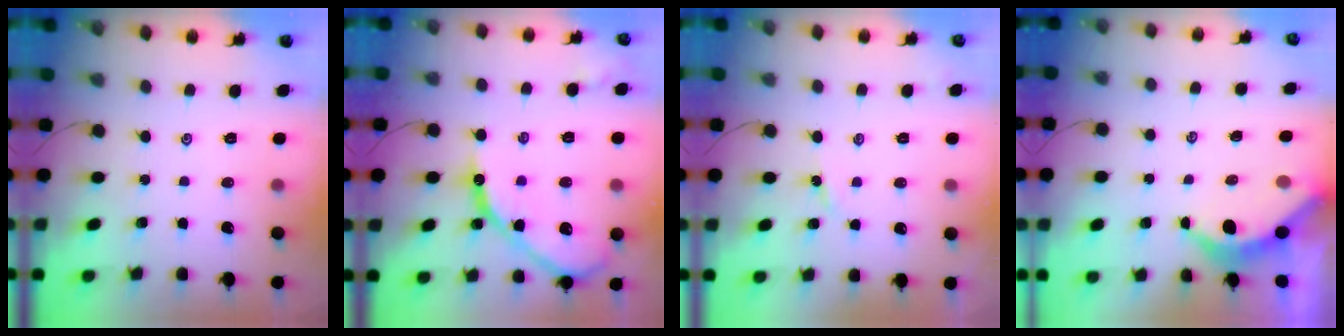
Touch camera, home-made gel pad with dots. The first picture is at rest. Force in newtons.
{"total": 15.7, "press": 15.7, "slide": 1.4}
{"total": 3.0, "press": 2.9, "slide": 0.5}
{"total": 4.0, "press": 3.9, "slide": 0.5}